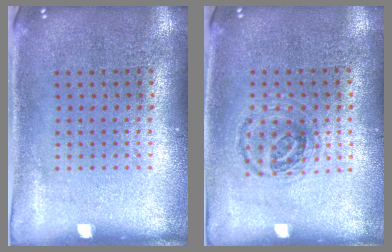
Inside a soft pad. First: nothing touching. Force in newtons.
{"total": 0.9, "press": 0.9, "slide": 0.2}